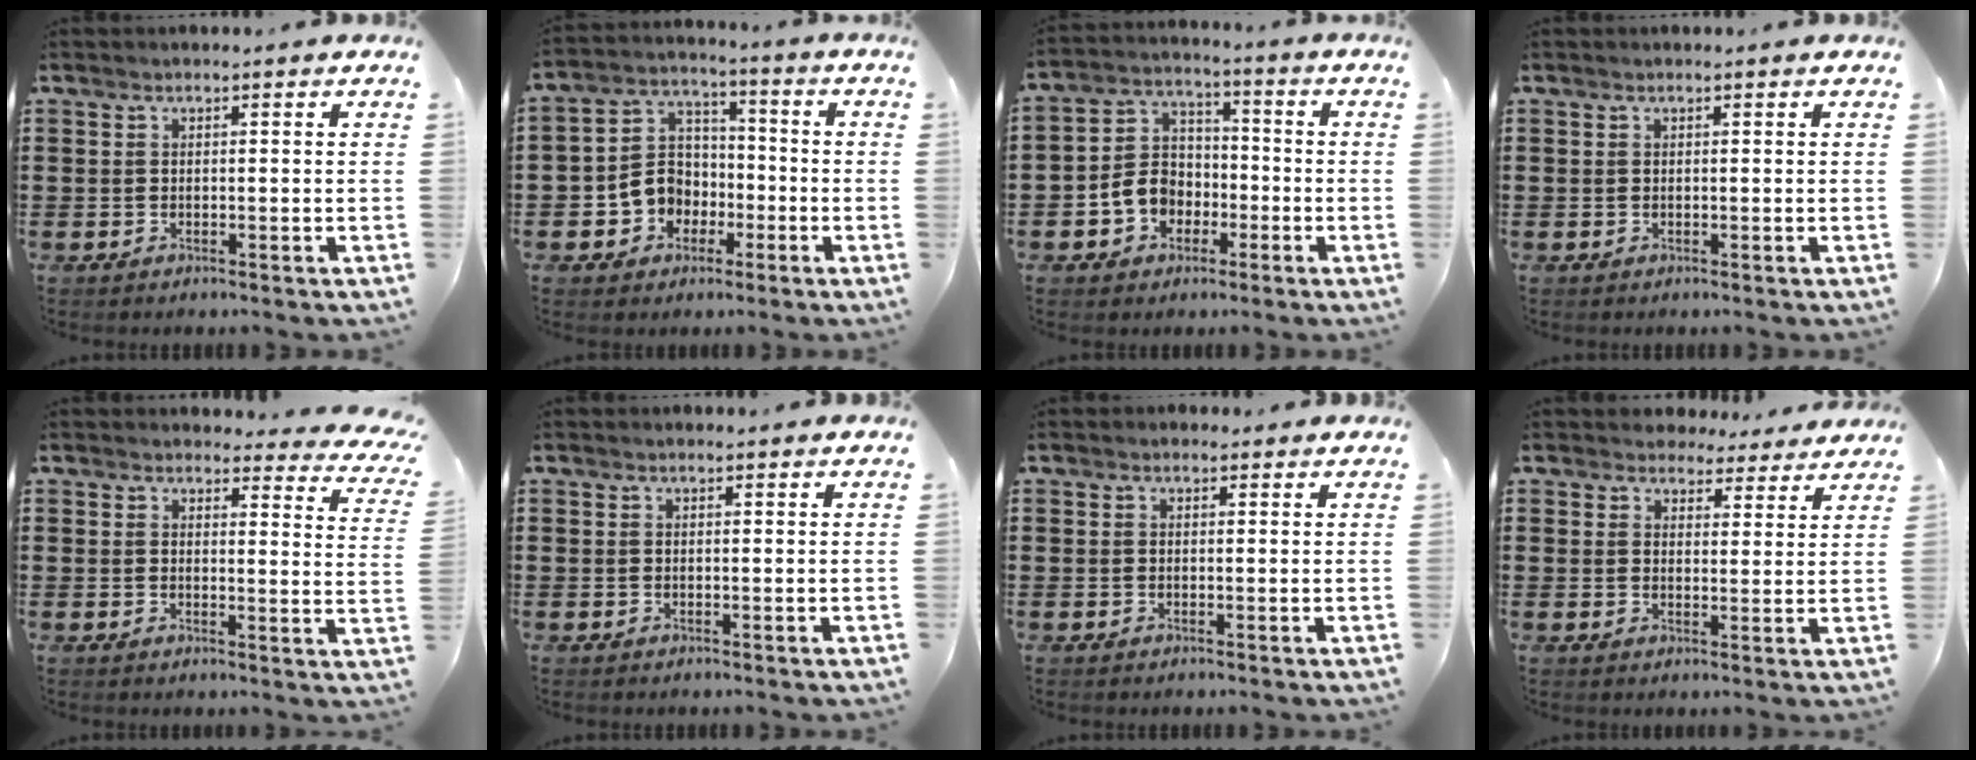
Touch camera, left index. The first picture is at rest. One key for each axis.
{"total": 7.3, "fx": -2.6, "fy": 6.5, "fz": 1.9, "tx": -0.071, "ty": 0.011, "tz": -0.052}
{"total": 6.9, "fx": -2.8, "fy": 5.8, "fz": 2.7, "tx": -0.079, "ty": 0.017, "tz": -0.056}
{"total": 0.0}
{"total": 3.7, "fx": 3.5, "fy": 0.5, "fz": 1.1, "tx": -0.021, "ty": -0.020, "tz": 0.061}
{"total": 0.5, "fx": 0.5, "fy": 0.1, "fz": 0.2, "tx": -0.006, "ty": 0.001, "tz": 0.009}
{"total": 0.9, "fx": 0.8, "fy": 0.4, "fz": 0.2, "tx": -0.006, "ty": 0.004, "tz": 0.016}
{"total": 4.0, "fx": 3.8, "fy": 1.2, "fz": 0.4, "tx": -0.015, "ty": -0.013, "tz": 0.070}